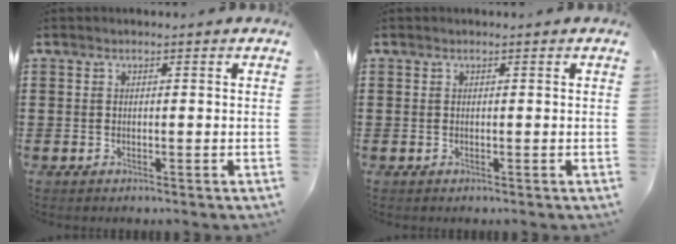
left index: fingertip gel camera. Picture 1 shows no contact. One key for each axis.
{"total": 0.0}